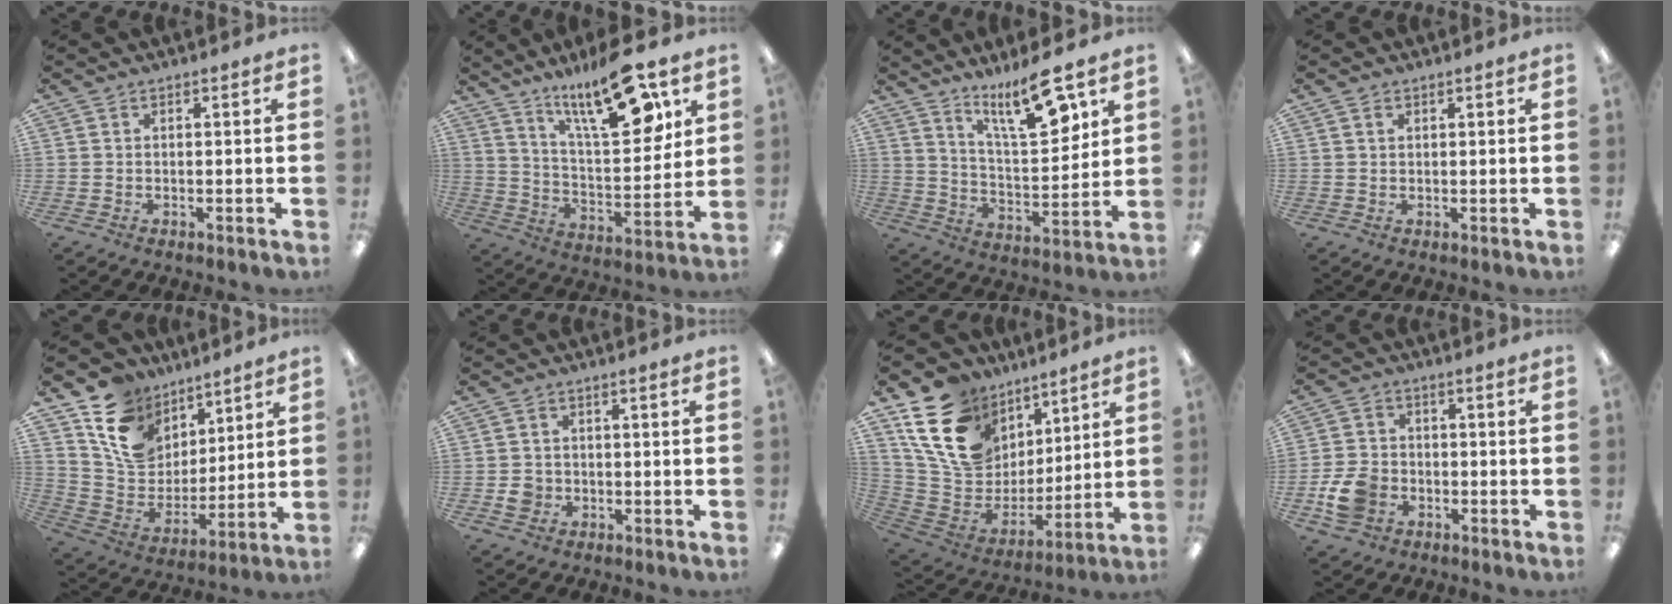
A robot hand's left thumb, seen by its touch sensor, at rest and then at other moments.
{"total": 20.9, "force": [13.6, 6.8, 14.3], "torque": [-0.227, -0.070, 0.220]}
{"total": 12.5, "force": [9.1, 3.6, 7.7], "torque": [-0.114, -0.052, 0.154]}
{"total": 1.0, "force": [0.6, 0.6, 0.5], "torque": [-0.012, 0.002, 0.011]}
{"total": 15.5, "force": [9.2, 11.2, 5.6], "torque": [-0.115, -0.054, 0.182]}
{"total": 3.1, "force": [-0.8, 2.8, 1.2], "torque": [-0.011, 0.000, -0.015]}
{"total": 20.8, "force": [10.1, 15.2, 10.0], "torque": [-0.197, -0.033, 0.198]}
{"total": 8.3, "force": [-3.1, 6.2, 4.5], "torque": [-0.093, 0.012, -0.057]}